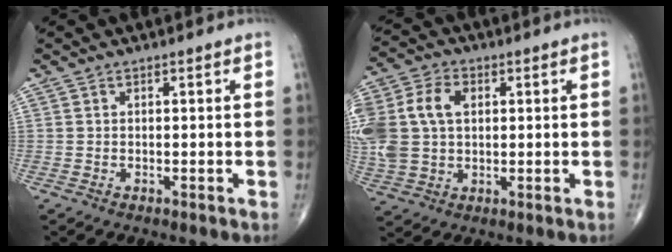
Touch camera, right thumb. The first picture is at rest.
{"total": 16.7, "force": [2.7, 12.0, 11.2], "torque": [-0.274, 0.019, 0.056]}